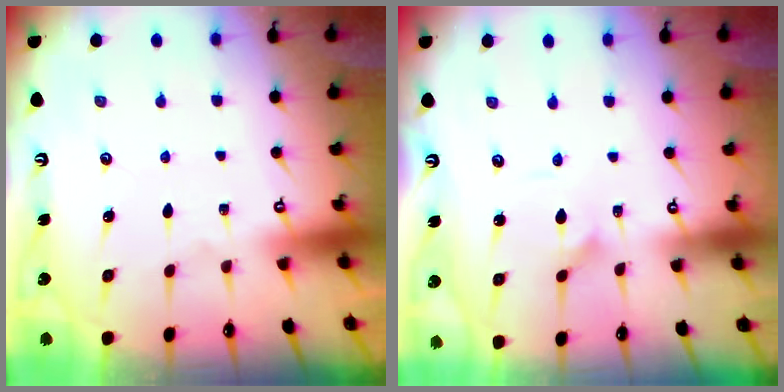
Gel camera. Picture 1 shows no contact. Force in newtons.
{"total": 1.8, "press": 1.8, "slide": 0.0}